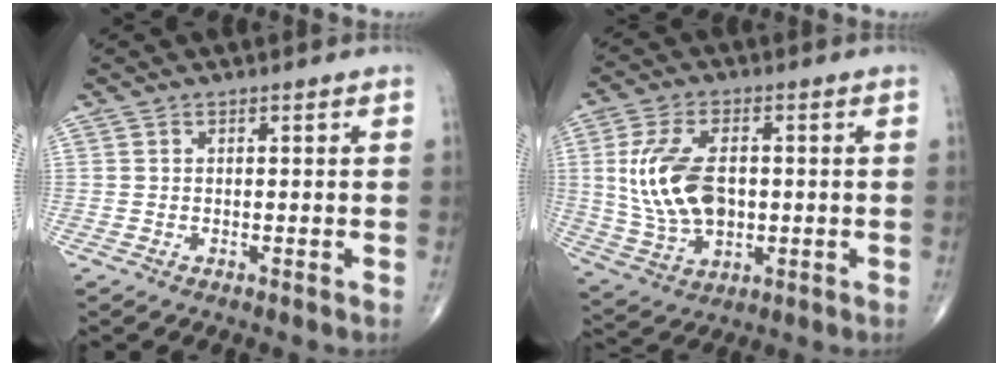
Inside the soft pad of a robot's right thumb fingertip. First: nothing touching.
{"total": 13.8, "force": [1.0, 8.1, 11.1], "torque": [-0.214, -0.003, 0.027]}